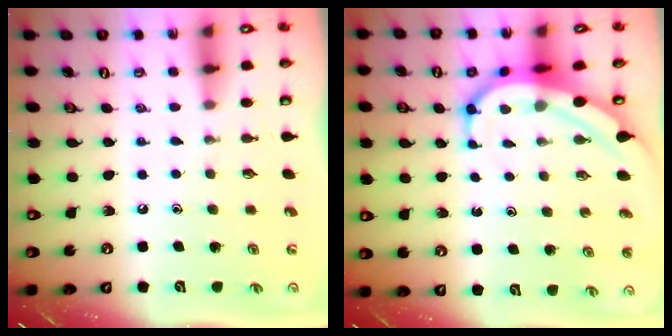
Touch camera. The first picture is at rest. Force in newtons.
{"total": 8.1, "press": 8.1, "slide": 0.8}